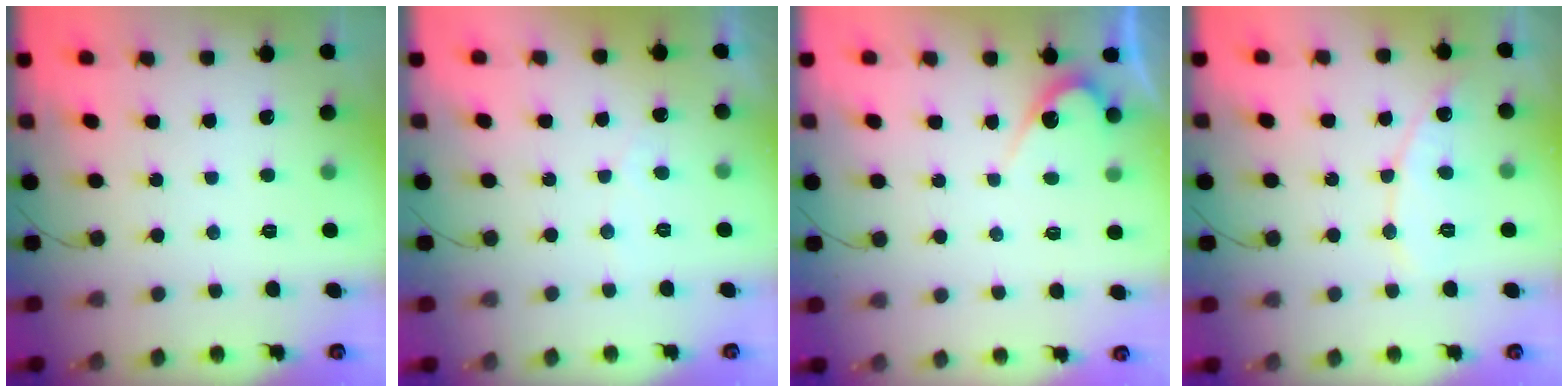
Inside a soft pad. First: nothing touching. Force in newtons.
{"total": 2.2, "press": 2.2, "slide": 0.1}
{"total": 4.4, "press": 4.4, "slide": 0.3}
{"total": 8.5, "press": 8.4, "slide": 0.9}